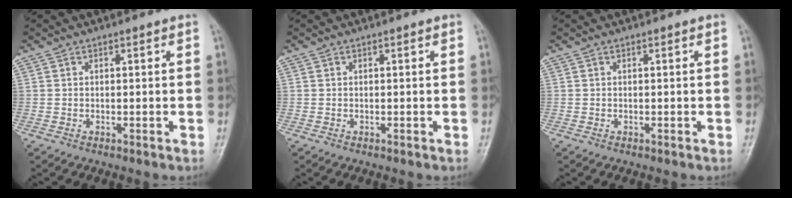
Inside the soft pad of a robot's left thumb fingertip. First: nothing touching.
{"total": 0.0}
{"total": 0.0}